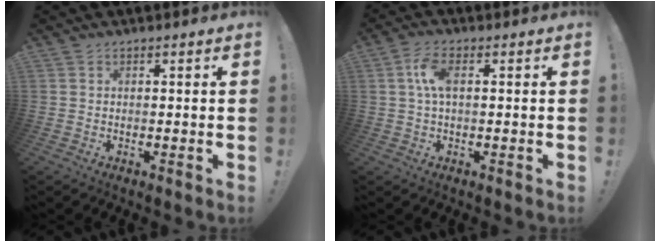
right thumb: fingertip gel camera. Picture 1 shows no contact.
{"total": 6.6, "force": [0.7, 3.1, 5.8], "torque": [-0.106, 0.007, 0.013]}